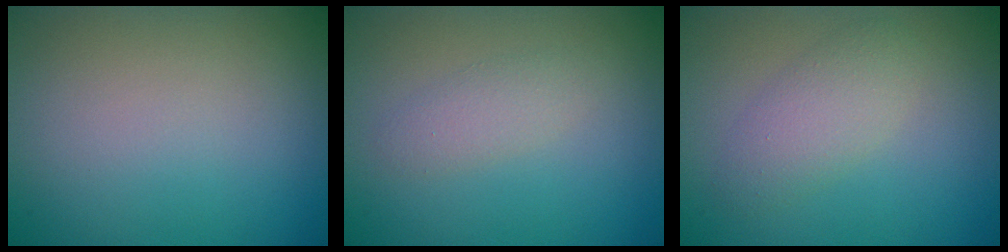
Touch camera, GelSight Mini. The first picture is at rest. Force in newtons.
{"total": 1.6, "press": 1.6, "slide": 0.0}
{"total": 2.7, "press": 2.7, "slide": 0.0}